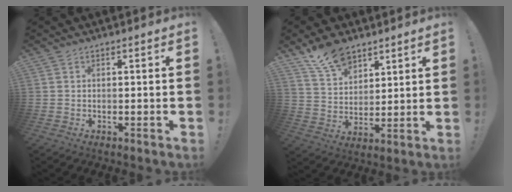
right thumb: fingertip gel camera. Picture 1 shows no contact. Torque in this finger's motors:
{"motor_torque": [0.03, 0.03, 0.09, 0.40, 0.00]}